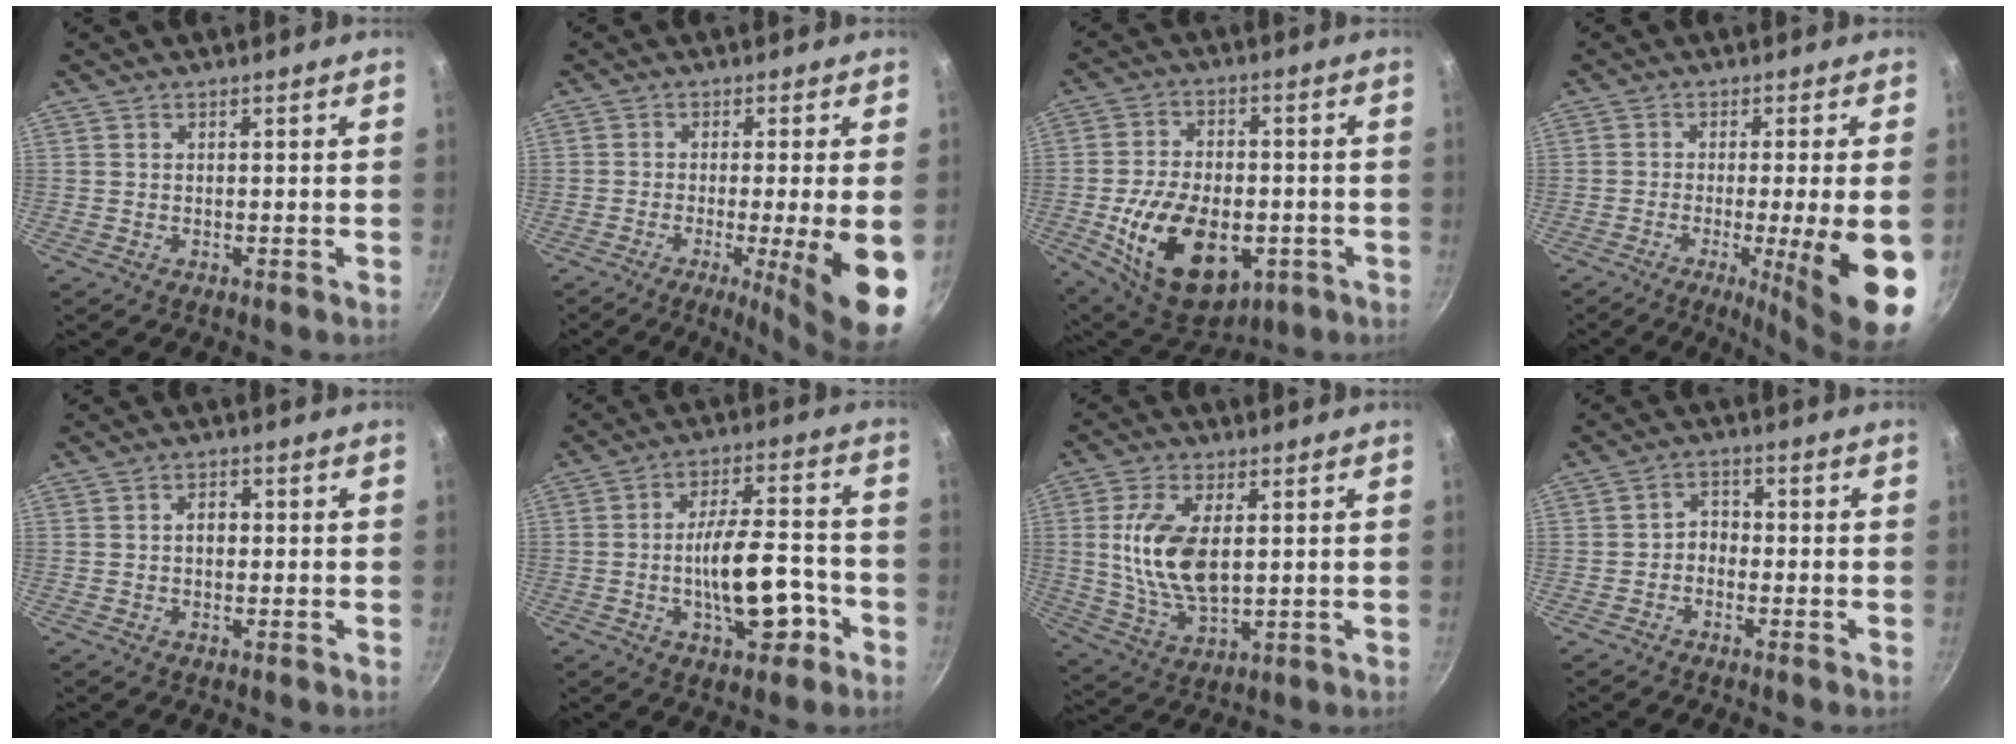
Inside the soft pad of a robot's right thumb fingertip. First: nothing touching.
{"total": 12.4, "force": [-3.3, 1.0, 11.9], "torque": [-0.168, -0.005, -0.046]}
{"total": 19.8, "force": [-5.2, 12.1, 14.8], "torque": [-0.231, 0.012, -0.070]}
{"total": 14.2, "force": [-3.8, 1.4, 13.6], "torque": [-0.189, -0.003, -0.049]}
{"total": 2.4, "force": [-0.1, 1.7, 1.6], "torque": [-0.014, 0.008, -0.003]}
{"total": 13.7, "force": [-4.4, 5.9, 11.6], "torque": [-0.156, 0.041, -0.063]}
{"total": 13.2, "force": [1.8, 6.8, 11.2], "torque": [-0.212, -0.008, 0.039]}
{"total": 3.0, "force": [-1.3, 2.3, 1.4], "torque": [-0.009, 0.021, -0.030]}